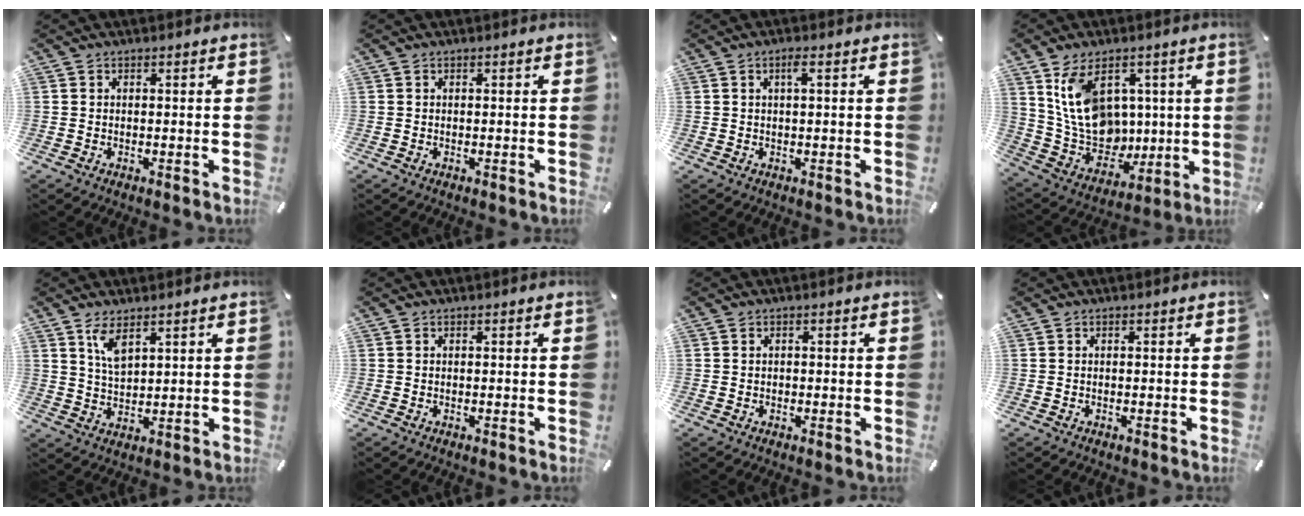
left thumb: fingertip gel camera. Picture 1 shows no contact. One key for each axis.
{"total": 0.0}
{"total": 2.4, "fx": 0.7, "fy": 0.3, "fz": 2.3, "tx": -0.046, "ty": 0.001, "tz": 0.010}
{"total": 15.2, "fx": 5.1, "fy": 11.4, "fz": 8.6, "tx": -0.182, "ty": -0.013, "tz": 0.105}
{"total": 5.5, "fx": 3.5, "fy": 2.2, "fz": 3.7, "tx": -0.073, "ty": -0.010, "tz": 0.062}
{"total": 0.0}
{"total": 0.7, "fx": 0.0, "fy": 0.5, "fz": 0.5, "tx": -0.011, "ty": 0.003, "tz": -0.003}
{"total": 0.0}